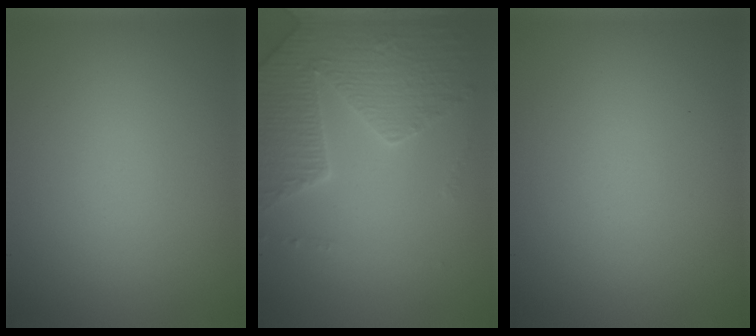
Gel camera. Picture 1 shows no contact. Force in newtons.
{"total": 4.4, "press": 4.0, "slide": 1.8}
{"total": 0.0}